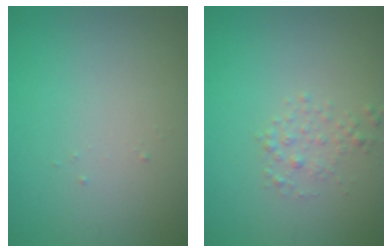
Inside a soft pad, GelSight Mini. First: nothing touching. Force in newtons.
{"total": 1.4, "press": 1.4, "slide": 0.0}